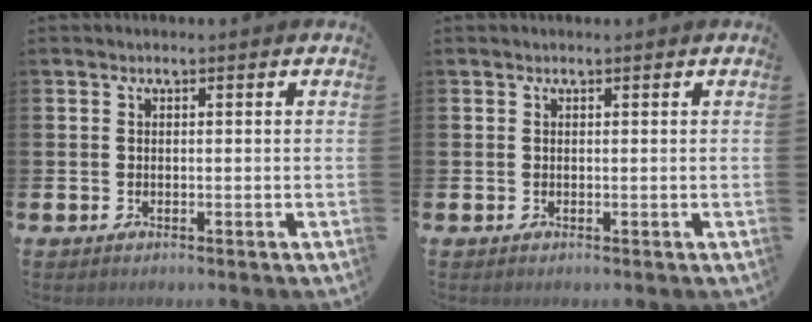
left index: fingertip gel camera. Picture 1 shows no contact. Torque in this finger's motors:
{"motor_torque": [0.38, -0.62, -0.03, 0.01]}